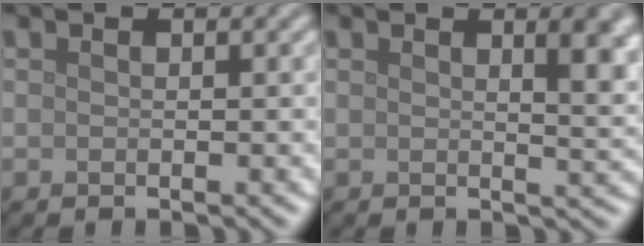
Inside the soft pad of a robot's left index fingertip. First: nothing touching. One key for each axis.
{"total": 4.1, "fx": 1.6, "fy": 1.4, "fz": 3.5, "tx": -0.032, "ty": 0.003, "tz": 0.022}